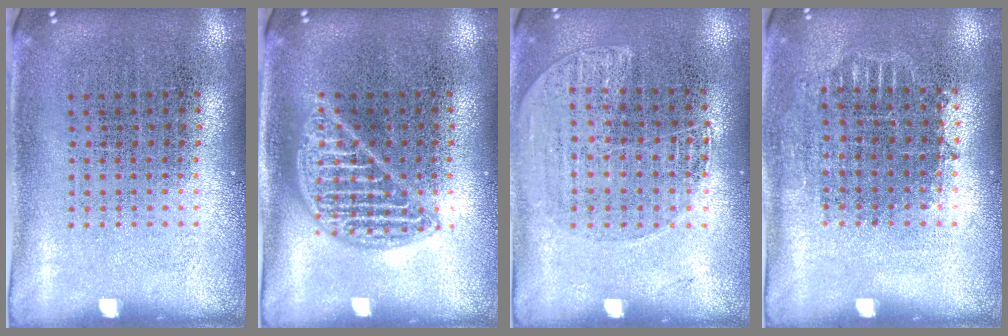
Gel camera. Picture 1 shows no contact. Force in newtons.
{"total": 1.5, "press": 1.5, "slide": 0.2}
{"total": 1.3, "press": 1.3, "slide": 0.1}
{"total": 0.7, "press": 0.7, "slide": 0.2}